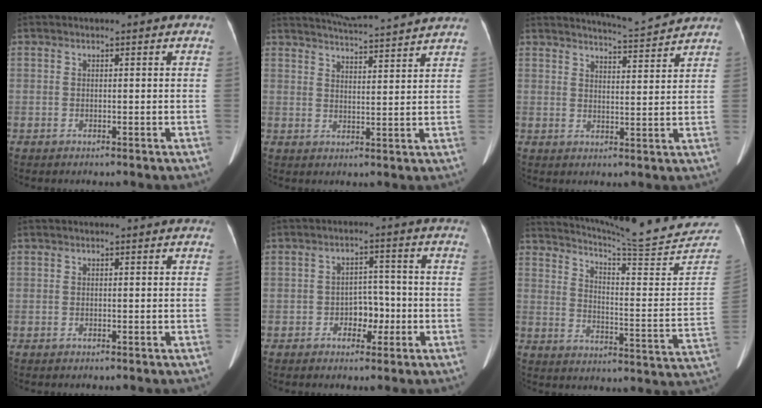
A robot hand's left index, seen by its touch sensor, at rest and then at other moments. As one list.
[{"total": 12.9, "force": [12.1, -0.1, 4.4], "torque": [-0.076, 0.013, 0.160]}, {"total": 6.5, "force": [6.4, -0.6, 0.7], "torque": [-0.026, -0.007, 0.088]}, {"total": 0.0}, {"total": 4.3, "force": [-1.7, 2.8, 2.8], "torque": [-0.041, 0.009, -0.029]}, {"total": 23.6, "force": [22.5, -0.7, 7.1], "torque": [-0.116, -0.122, 0.281]}]